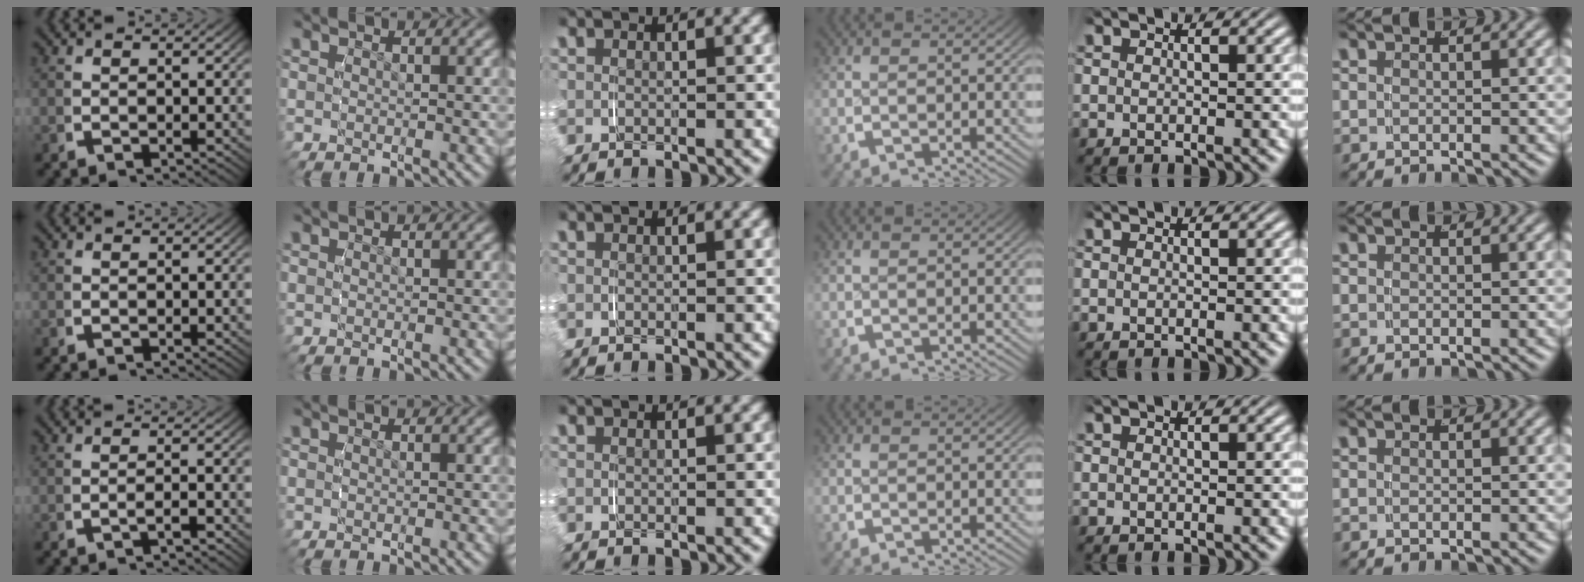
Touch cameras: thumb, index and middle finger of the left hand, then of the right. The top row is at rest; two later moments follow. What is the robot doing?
{"motion": "grasp_and_lifting", "object": "paper"}